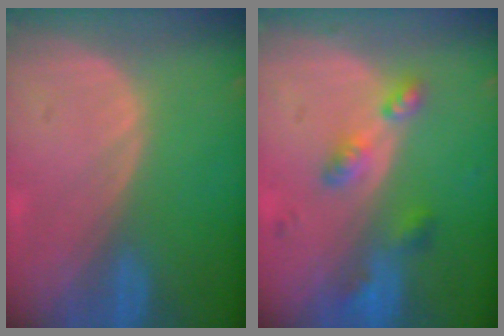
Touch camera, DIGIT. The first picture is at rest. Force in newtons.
{"total": 5.3, "press": 4.8, "slide": 2.2}